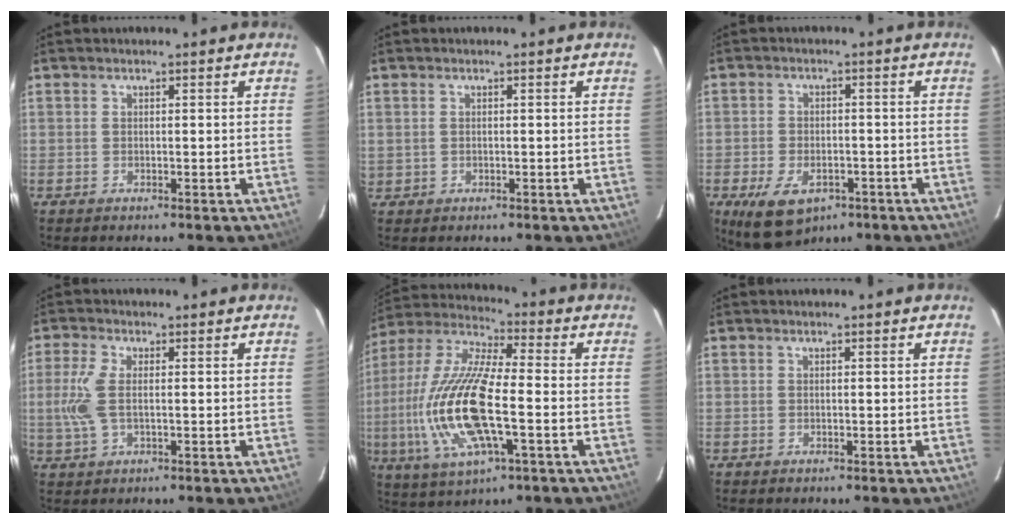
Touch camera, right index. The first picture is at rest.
{"total": 0.8, "force": [0.1, 0.7, 0.3], "torque": [-0.007, 0.002, 0.004]}
{"total": 10.0, "force": [-5.5, 5.9, 5.9], "torque": [-0.129, -0.018, -0.084]}
{"total": 6.1, "force": [0.0, 2.6, 5.5], "torque": [-0.129, 0.002, 0.003]}
{"total": 20.0, "force": [-3.8, 6.1, 18.7], "torque": [-0.394, -0.009, -0.078]}
{"total": 0.0}